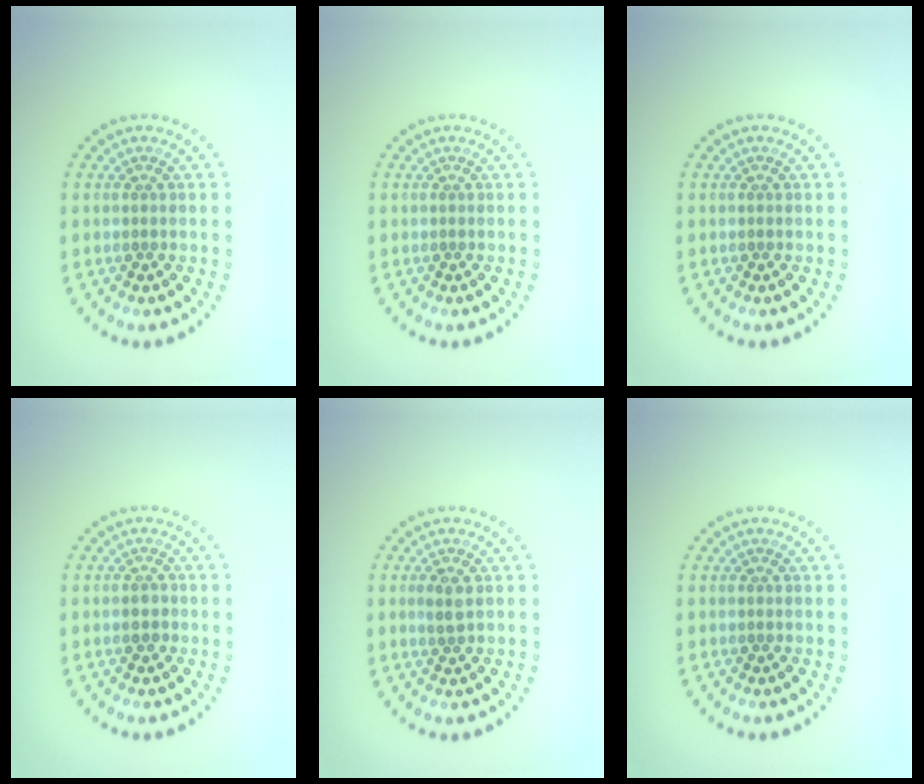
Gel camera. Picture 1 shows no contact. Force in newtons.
{"total": 0.0}
{"total": 0.0}
{"total": 1.2, "press": 1.2, "slide": 0.3}
{"total": 1.4, "press": 1.3, "slide": 0.3}
{"total": 0.0}